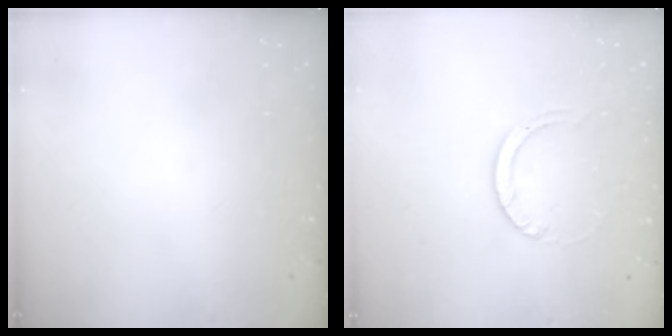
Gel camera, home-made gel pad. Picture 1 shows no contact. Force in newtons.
{"total": 3.0, "press": 3.0, "slide": 0.3}